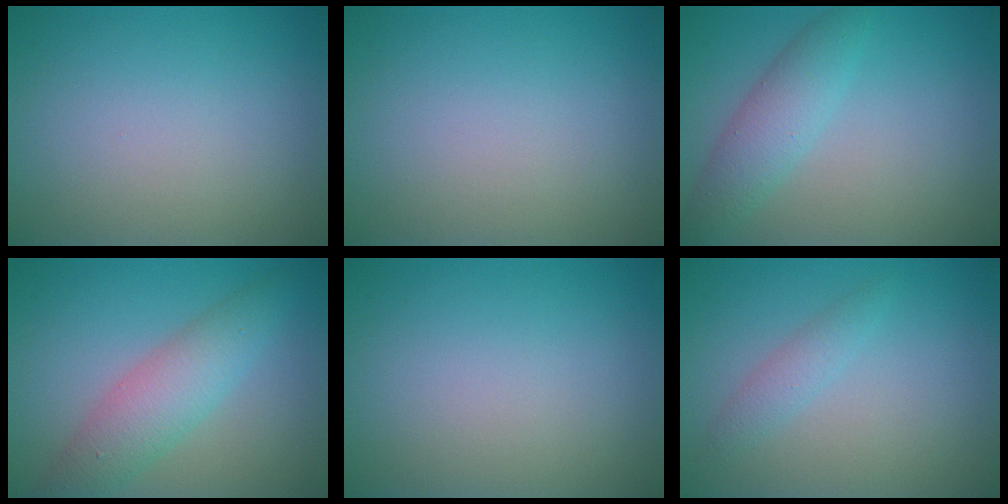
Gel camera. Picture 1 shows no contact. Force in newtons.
{"total": 0.0}
{"total": 3.5, "press": 3.5, "slide": 0.1}
{"total": 4.6, "press": 4.6, "slide": 0.1}
{"total": 0.0}
{"total": 1.5, "press": 1.5, "slide": 0.0}